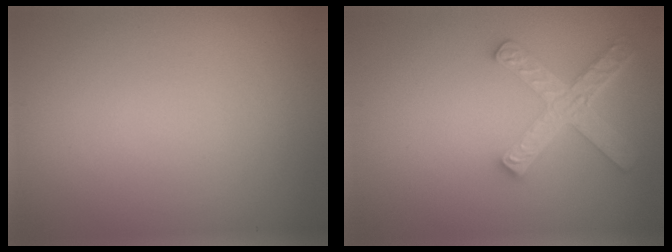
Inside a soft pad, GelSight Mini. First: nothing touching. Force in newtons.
{"total": 4.5, "press": 3.8, "slide": 2.5}